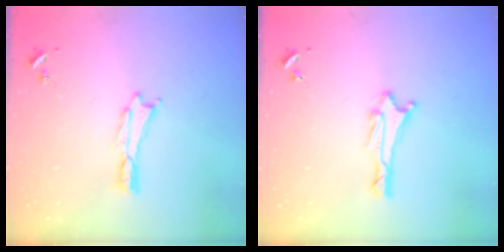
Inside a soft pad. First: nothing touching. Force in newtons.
{"total": 2.0, "press": 1.8, "slide": 0.8}